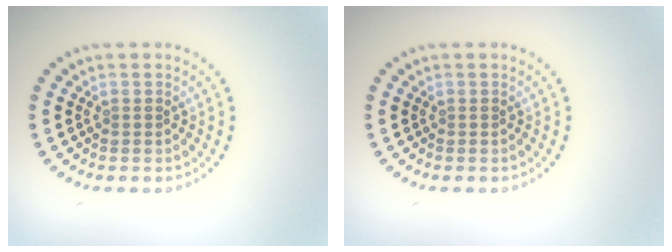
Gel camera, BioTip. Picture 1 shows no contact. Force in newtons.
{"total": 0.0}